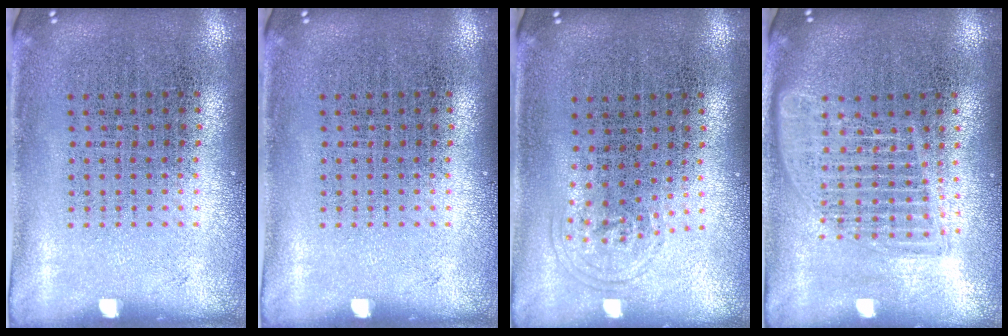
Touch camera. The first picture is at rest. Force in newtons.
{"total": 0.0}
{"total": 0.8, "press": 0.6, "slide": 0.5}
{"total": 1.6, "press": 1.4, "slide": 0.7}